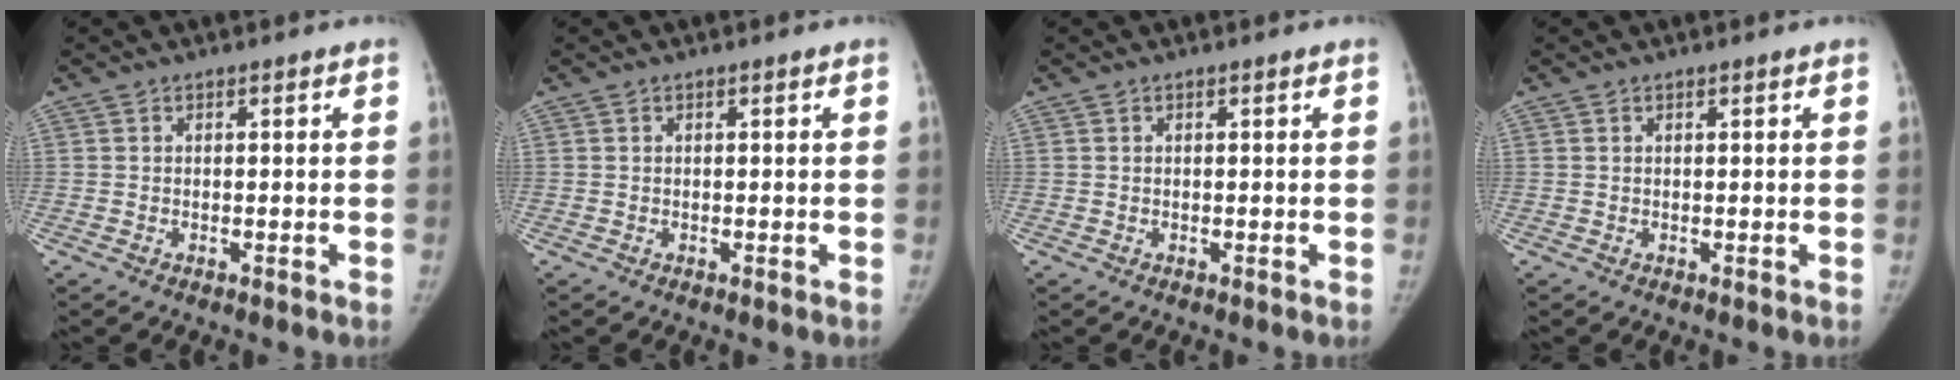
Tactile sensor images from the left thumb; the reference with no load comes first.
{"total": 0.0}
{"total": 0.0}
{"total": 0.0}